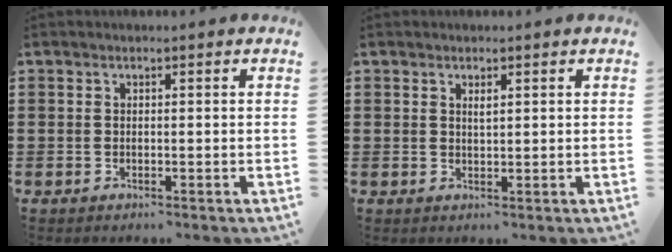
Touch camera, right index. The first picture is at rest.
{"total": 1.1, "force": [0.5, 0.2, 1.0], "torque": [-0.020, 0.001, 0.008]}